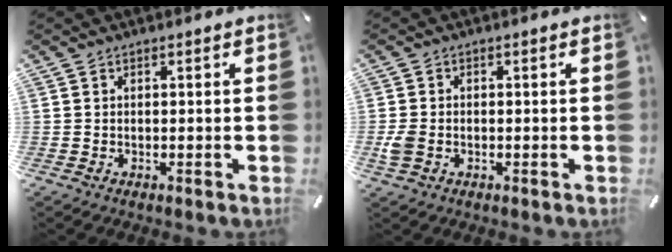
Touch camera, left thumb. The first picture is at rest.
{"total": 3.1, "force": [-0.8, 2.3, 1.9], "torque": [-0.039, 0.003, -0.014]}